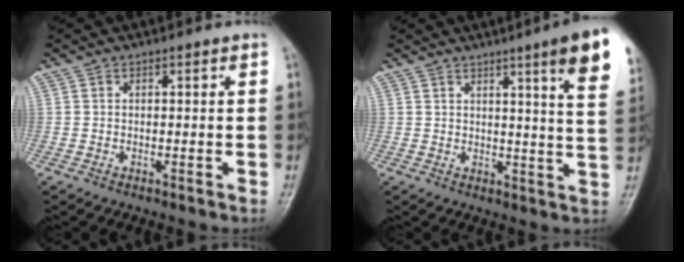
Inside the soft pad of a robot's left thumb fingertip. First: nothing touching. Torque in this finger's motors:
{"motor_torque": [0.63, 0.50, 1.57, -1.21, 0.09]}